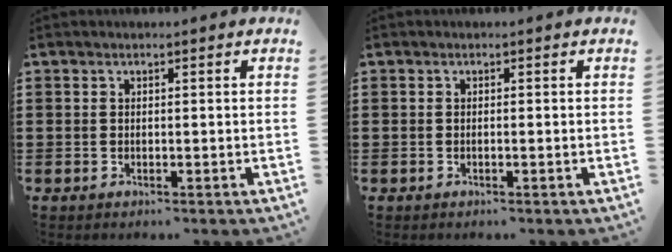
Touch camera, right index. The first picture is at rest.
{"total": 0.5, "force": [-0.3, -0.1, 0.5], "torque": [-0.008, -0.002, -0.005]}